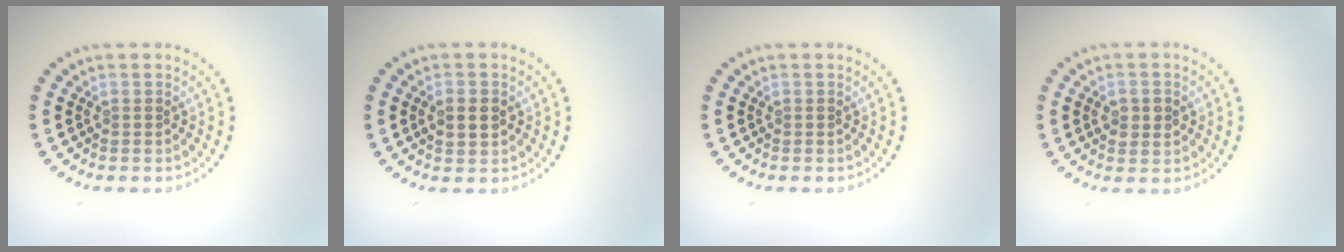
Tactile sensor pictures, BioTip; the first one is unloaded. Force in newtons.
{"total": 1.7, "press": 1.7, "slide": 0.1}
{"total": 0.0}
{"total": 2.0, "press": 1.9, "slide": 0.3}